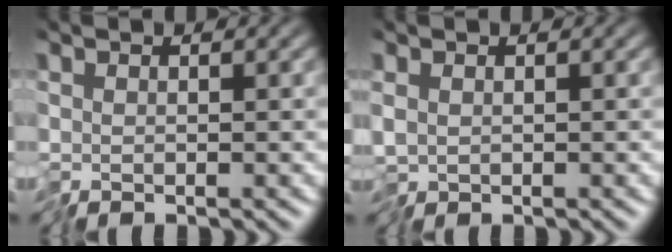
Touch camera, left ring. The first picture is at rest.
{"total": 0.8, "force": [-0.1, 0.6, 0.6], "torque": [-0.015, -0.002, -0.002]}